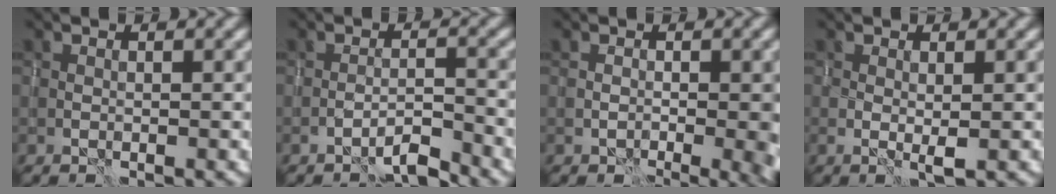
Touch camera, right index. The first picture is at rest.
{"total": 2.3, "force": [-2.1, 0.1, 1.0], "torque": [-0.012, 0.008, -0.041]}
{"total": 4.4, "force": [-0.9, 1.9, 3.9], "torque": [-0.051, -0.012, -0.007]}
{"total": 1.3, "force": [0.1, 0.1, 1.3], "torque": [-0.025, -0.002, 0.000]}